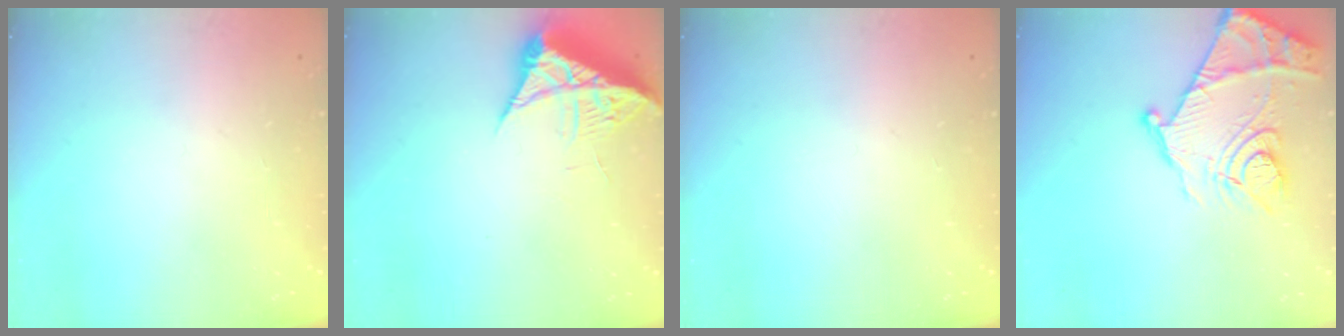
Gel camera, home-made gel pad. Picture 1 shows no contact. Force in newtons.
{"total": 7.2, "press": 7.2, "slide": 0.8}
{"total": 0.0}
{"total": 17.3, "press": 17.2, "slide": 1.7}